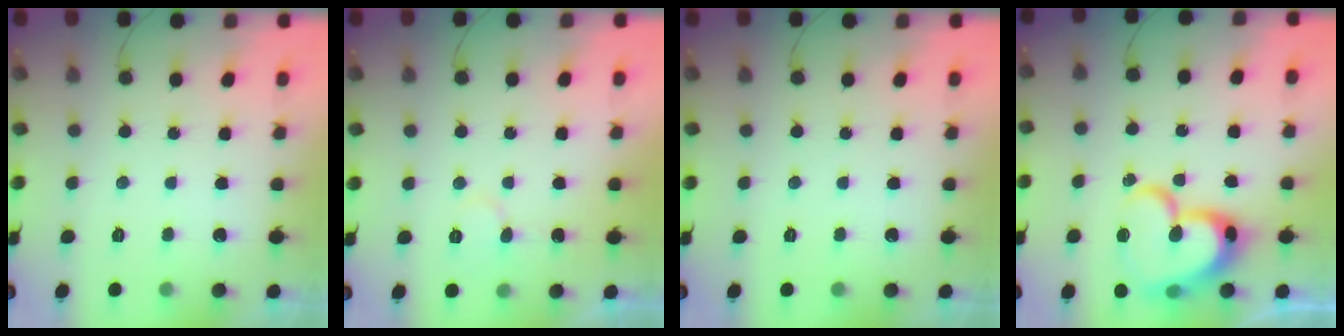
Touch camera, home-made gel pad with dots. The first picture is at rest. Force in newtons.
{"total": 4.9, "press": 4.9, "slide": 0.5}
{"total": 0.0}
{"total": 19.8, "press": 19.7, "slide": 2.1}